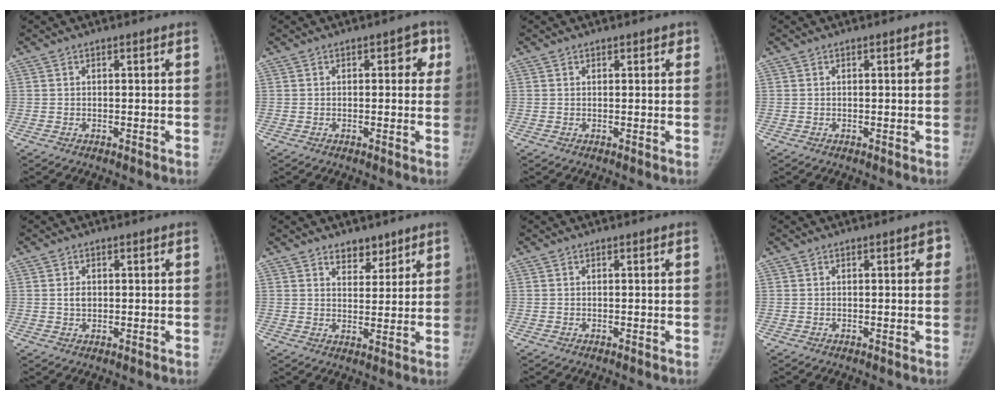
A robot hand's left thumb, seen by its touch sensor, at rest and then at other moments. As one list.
[{"total": 3.5, "force": [0.9, 2.1, 2.7], "torque": [0.002, 0.004, 0.000]}, {"total": 1.0, "force": [0.7, 0.7, 0.3], "torque": [0.014, -0.003, 0.004]}, {"total": 0.7, "force": [0.2, 0.3, 0.6], "torque": [-0.006, 0.002, 0.001]}, {"total": 2.0, "force": [0.2, 1.5, 1.3], "torque": [-0.016, -0.001, 0.007]}, {"total": 4.7, "force": [3.5, 2.7, 1.5], "torque": [0.004, -0.025, 0.059]}, {"total": 0.0}, {"total": 2.1, "force": [0.6, 1.0, 1.7], "torque": [-0.008, 0.004, 0.002]}]